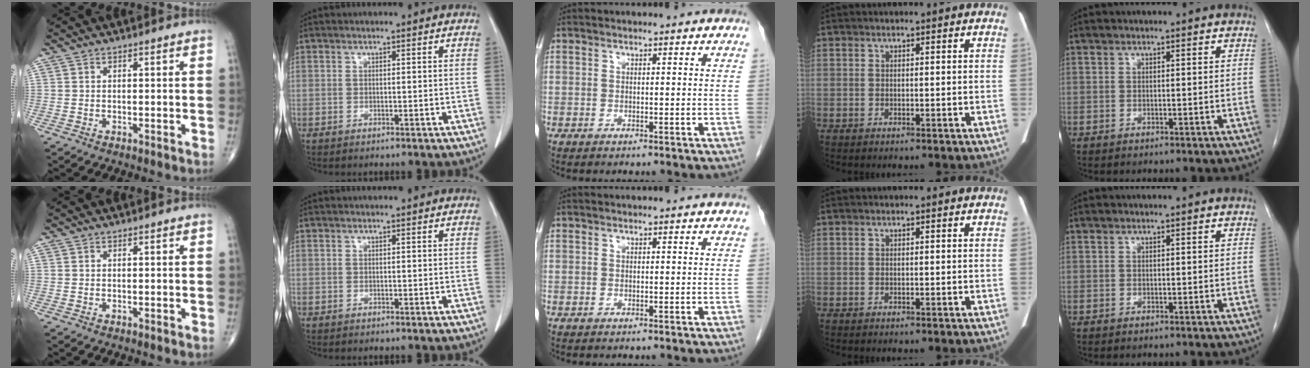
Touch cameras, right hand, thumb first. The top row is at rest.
{}